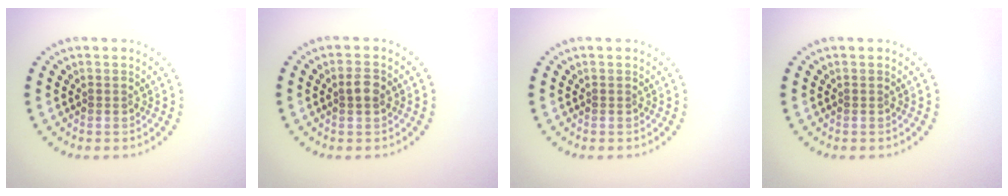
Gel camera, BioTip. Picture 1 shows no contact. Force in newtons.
{"total": 1.7, "press": 1.7, "slide": 0.2}
{"total": 0.0}
{"total": 0.0}